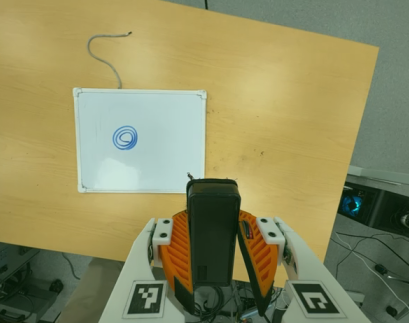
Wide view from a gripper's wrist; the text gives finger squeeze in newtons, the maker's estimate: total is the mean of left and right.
{"total": 6.5, "left": 5.1, "right": 7.9}